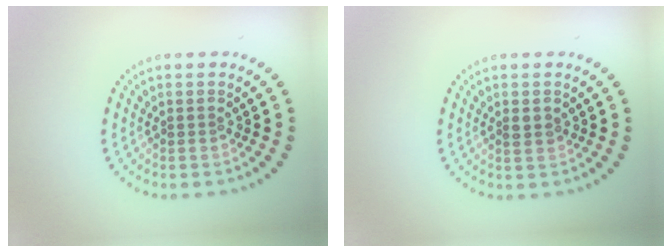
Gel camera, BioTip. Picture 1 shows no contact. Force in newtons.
{"total": 1.2, "press": 1.1, "slide": 0.2}